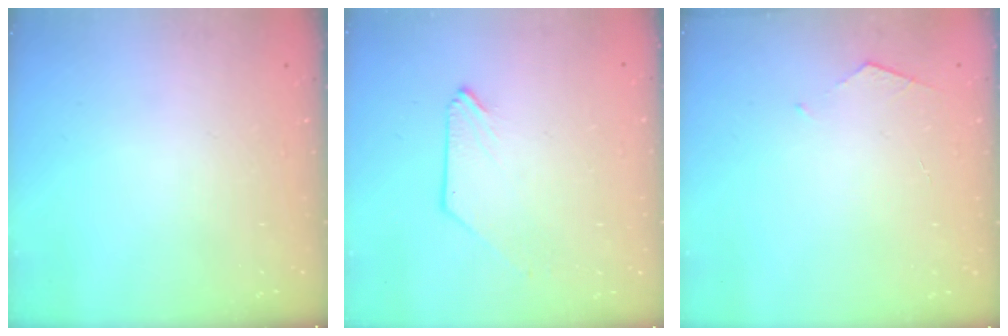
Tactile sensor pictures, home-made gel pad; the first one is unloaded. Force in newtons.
{"total": 0.0}
{"total": 2.7, "press": 2.7, "slide": 0.3}